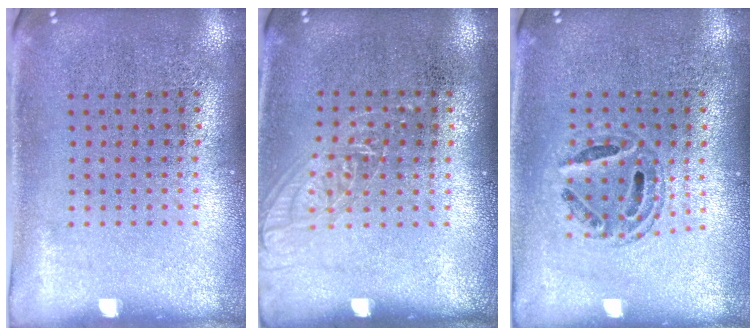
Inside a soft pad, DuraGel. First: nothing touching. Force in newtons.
{"total": 1.2, "press": 1.1, "slide": 0.4}
{"total": 0.7, "press": 0.7, "slide": 0.1}